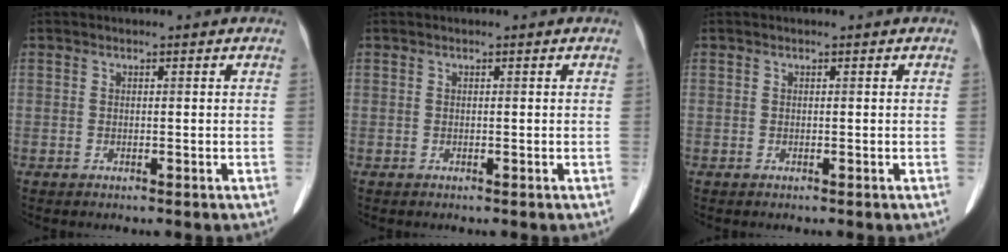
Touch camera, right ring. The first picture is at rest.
{"total": 0.0}
{"total": 0.0}